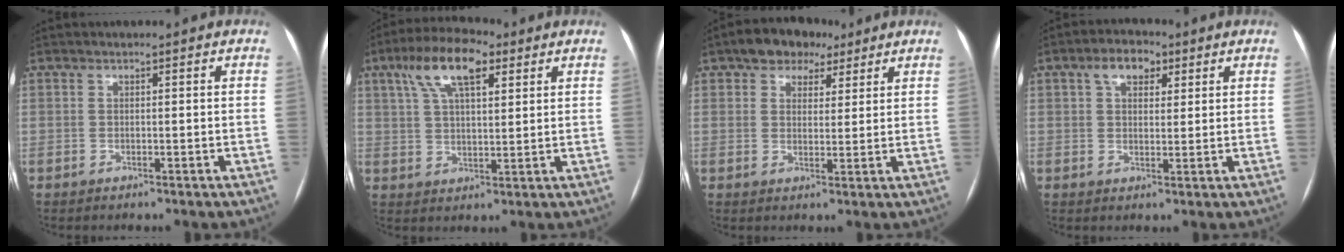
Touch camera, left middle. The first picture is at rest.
{"total": 10.8, "force": [5.5, 3.8, 8.4], "torque": [-0.163, 0.028, 0.098]}
{"total": 6.9, "force": [4.4, 4.4, 2.9], "torque": [-0.038, 0.023, 0.069]}
{"total": 5.3, "force": [2.7, 3.1, 3.4], "torque": [-0.060, 0.020, 0.046]}